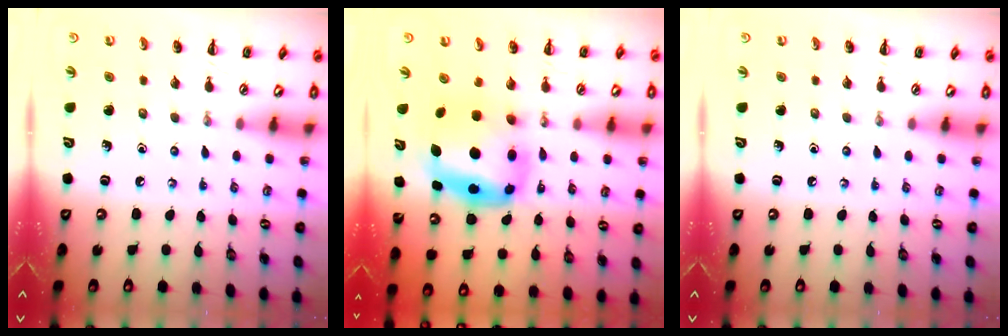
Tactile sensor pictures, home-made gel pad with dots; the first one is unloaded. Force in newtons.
{"total": 7.1, "press": 6.9, "slide": 1.9}
{"total": 0.0}